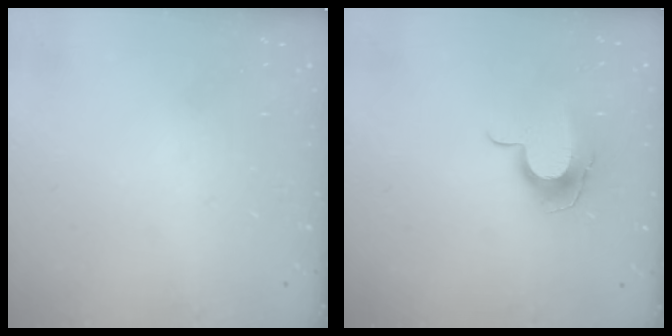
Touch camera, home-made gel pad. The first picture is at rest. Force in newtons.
{"total": 10.1, "press": 10.1, "slide": 0.6}